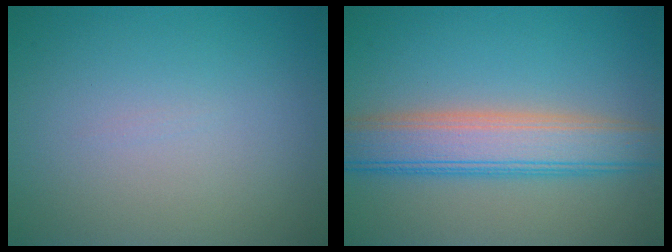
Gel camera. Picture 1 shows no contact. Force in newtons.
{"total": 6.5, "press": 6.5, "slide": 0.4}